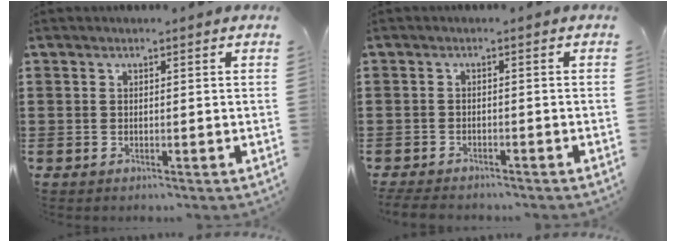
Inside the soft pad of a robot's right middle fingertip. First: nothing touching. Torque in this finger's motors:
{"motor_torque": [2.14, 0.00, 0.53, 0.15]}